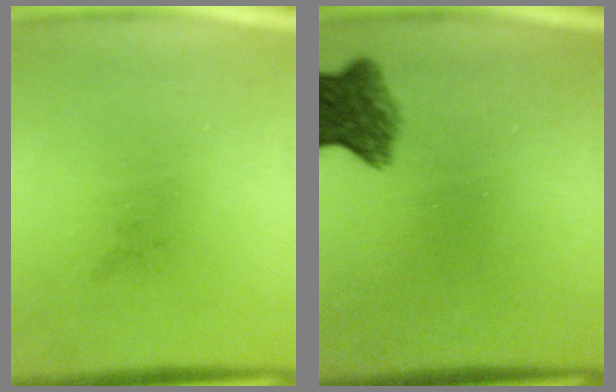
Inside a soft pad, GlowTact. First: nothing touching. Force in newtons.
{"total": 6.4}